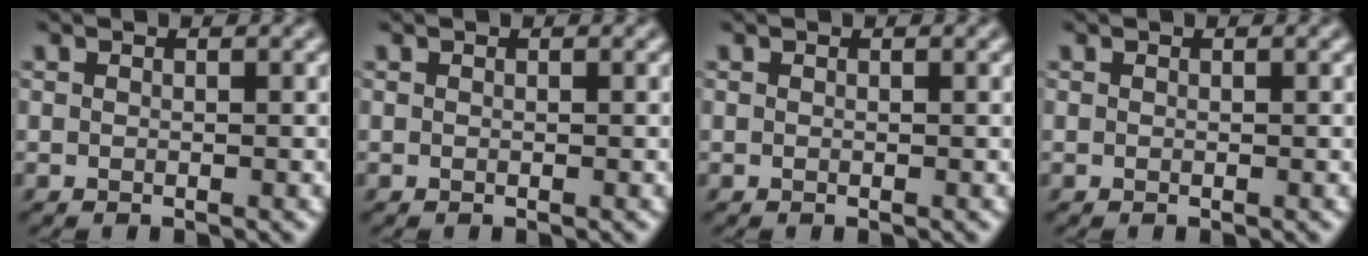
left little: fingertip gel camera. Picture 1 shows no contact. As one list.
[{"total": 0.0}, {"total": 0.0}, {"total": 0.0}]